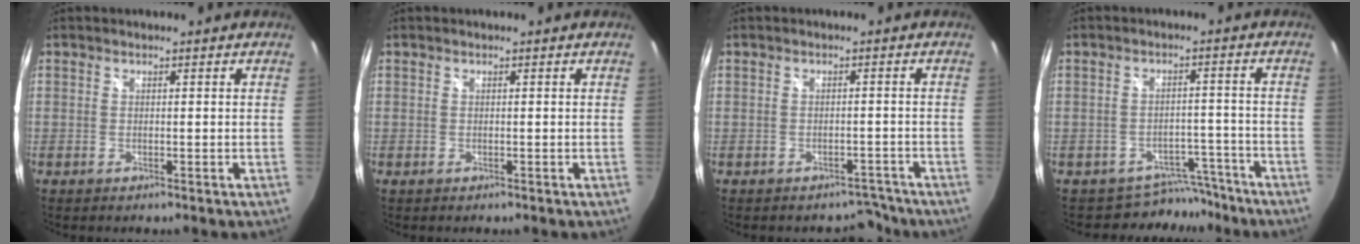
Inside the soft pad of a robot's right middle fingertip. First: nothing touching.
{"total": 0.0}
{"total": 2.3, "force": [-2.1, 0.7, -0.5], "torque": [0.020, 0.017, -0.027]}
{"total": 5.7, "force": [-5.2, 2.1, -0.6], "torque": [0.015, 0.018, -0.073]}